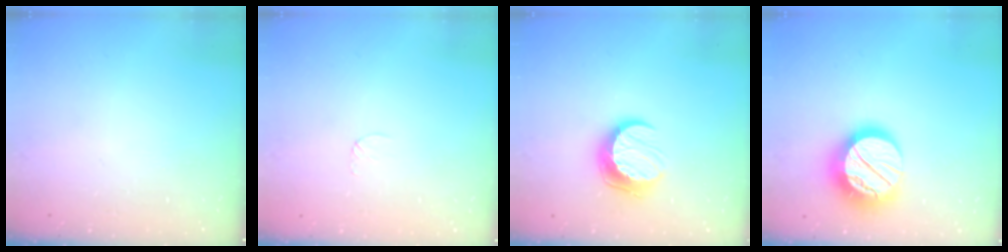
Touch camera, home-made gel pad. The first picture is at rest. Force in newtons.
{"total": 4.1, "press": 4.1, "slide": 0.3}
{"total": 10.9, "press": 10.9, "slide": 0.2}
{"total": 17.9, "press": 17.9, "slide": 1.3}